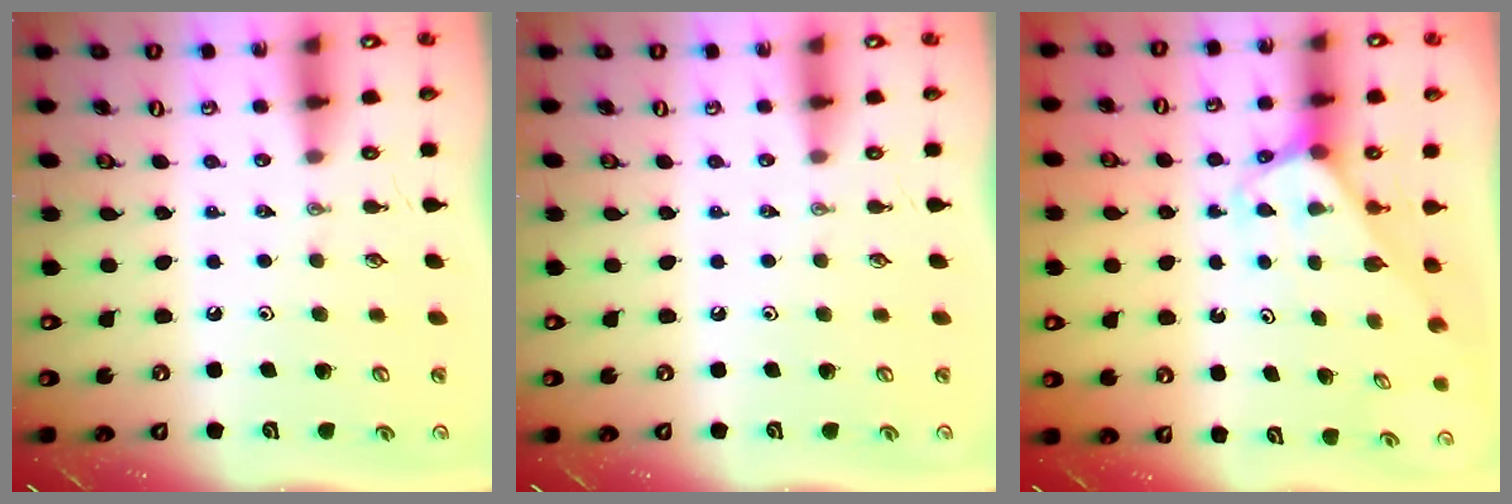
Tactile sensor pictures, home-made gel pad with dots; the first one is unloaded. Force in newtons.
{"total": 0.0}
{"total": 2.8, "press": 2.8, "slide": 0.1}